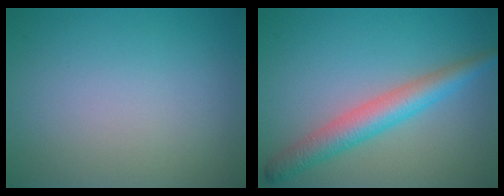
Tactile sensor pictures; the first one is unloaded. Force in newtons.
{"total": 4.4, "press": 4.4, "slide": 0.1}